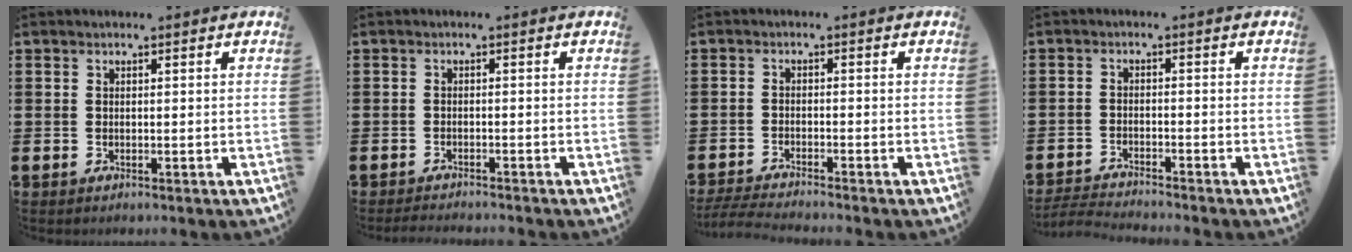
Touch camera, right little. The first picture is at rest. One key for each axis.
{"total": 1.2, "fx": -1.2, "fy": -0.1, "fz": 0.2, "tx": -0.004, "ty": 0.000, "tz": -0.024}
{"total": 2.5, "fx": -2.3, "fy": -0.2, "fz": 0.8, "tx": -0.018, "ty": -0.004, "tz": -0.047}
{"total": 2.5, "fx": -2.4, "fy": -0.2, "fz": 0.3, "tx": -0.005, "ty": 0.000, "tz": -0.050}